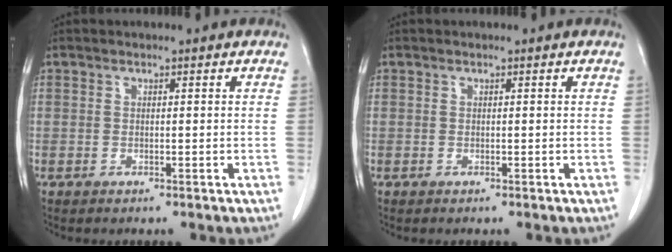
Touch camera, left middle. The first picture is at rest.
{"total": 0.0}